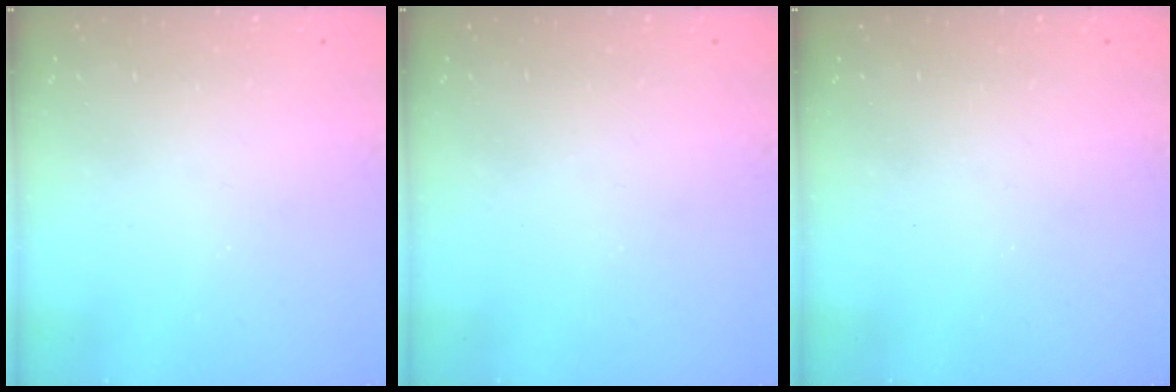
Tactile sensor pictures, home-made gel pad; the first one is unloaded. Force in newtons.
{"total": 0.0}
{"total": 0.0}